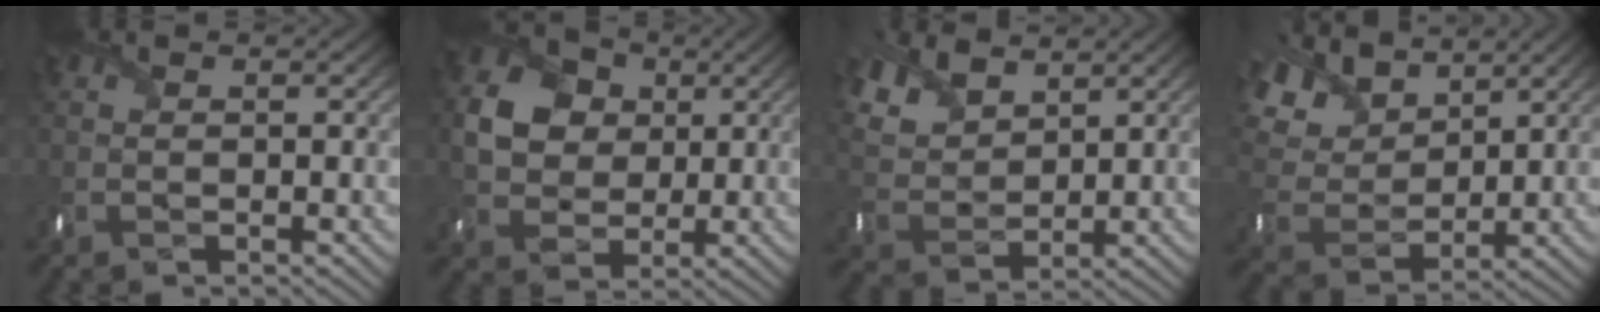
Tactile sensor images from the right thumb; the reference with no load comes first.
{"total": 8.2, "force": [1.8, 6.8, 4.2], "torque": [-0.091, 0.002, 0.017]}
{"total": 8.3, "force": [5.4, 4.5, 4.4], "torque": [-0.139, 0.011, 0.100]}
{"total": 12.4, "force": [6.9, 7.5, 7.1], "torque": [-0.215, 0.035, 0.126]}